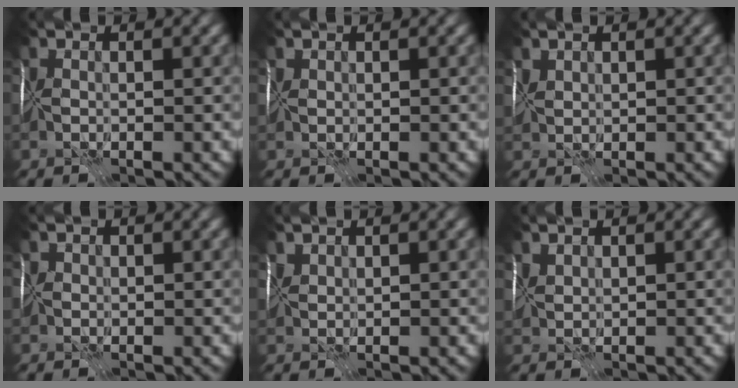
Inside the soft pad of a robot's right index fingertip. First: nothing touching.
{"total": 0.7, "force": [0.6, 0.4, 0.0], "torque": [-0.001, 0.005, 0.014]}
{"total": 1.2, "force": [1.0, 0.7, 0.3], "torque": [-0.010, 0.004, 0.023]}
{"total": 0.9, "force": [0.3, 0.9, 0.0], "torque": [0.006, 0.003, 0.003]}
{"total": 1.2, "force": [1.0, 0.6, 0.3], "torque": [-0.010, 0.004, 0.023]}
{"total": 1.5, "force": [1.1, 0.8, 0.6], "torque": [-0.016, 0.006, 0.025]}